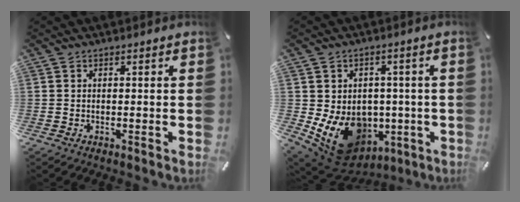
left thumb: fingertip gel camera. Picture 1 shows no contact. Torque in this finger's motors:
{"motor_torque": [2.44, 2.56, 1.34, 0.35, 0.52]}